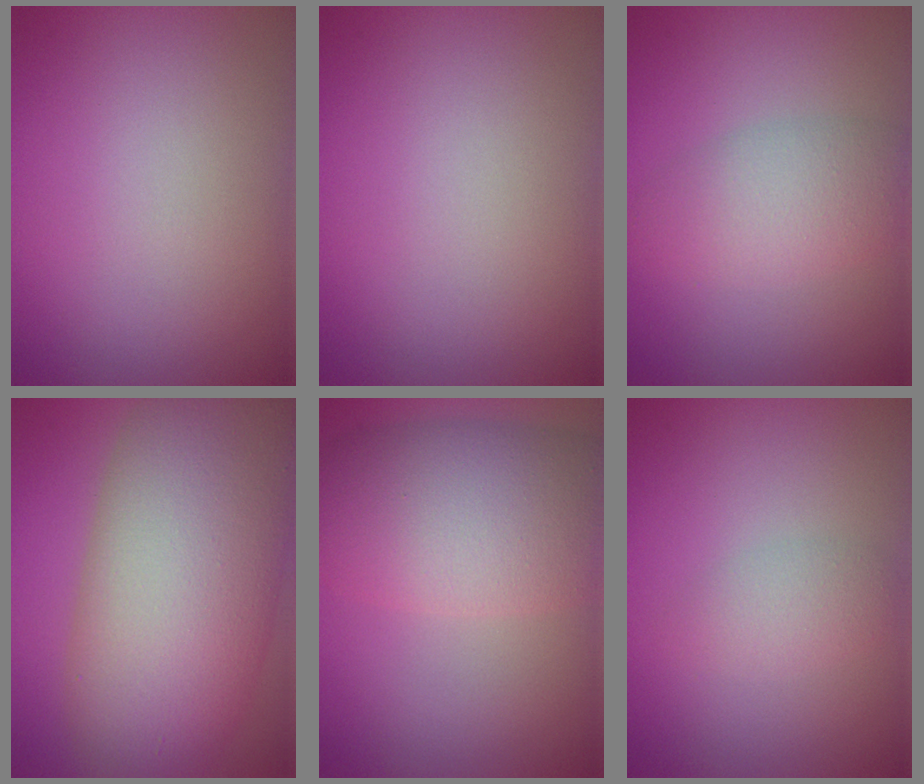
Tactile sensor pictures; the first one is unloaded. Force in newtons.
{"total": 0.0}
{"total": 3.8, "press": 3.8, "slide": 0.1}
{"total": 13.4, "press": 13.3, "slide": 0.8}
{"total": 8.6, "press": 8.6, "slide": 0.4}
{"total": 1.8, "press": 1.8, "slide": 0.0}